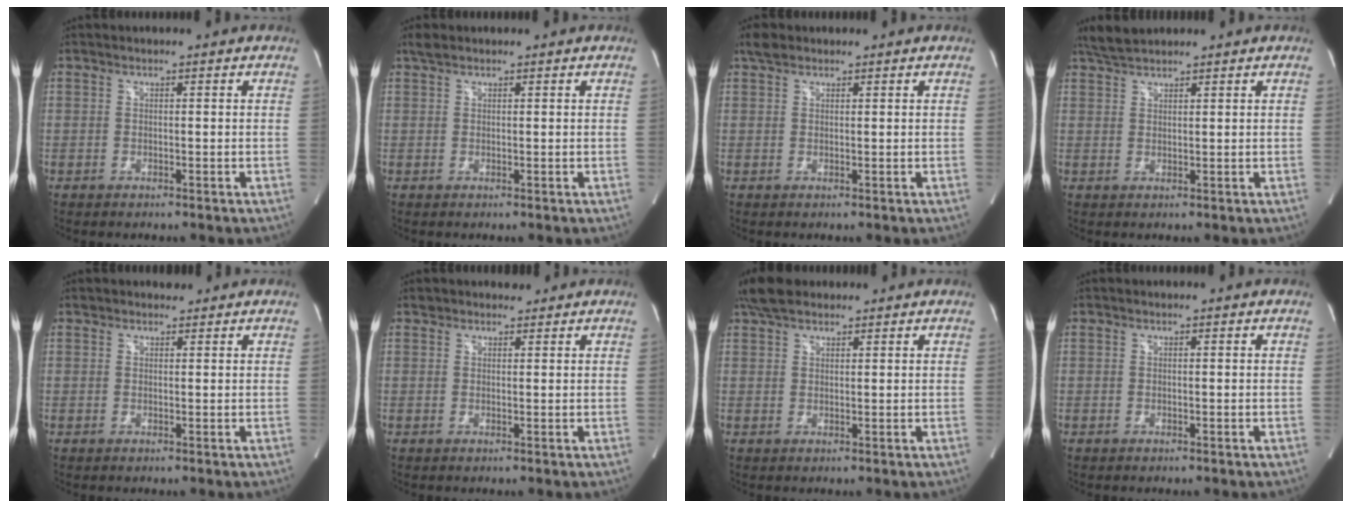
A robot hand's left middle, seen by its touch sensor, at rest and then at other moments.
{"total": 1.4, "force": [1.2, 0.5, 0.6], "torque": [-0.020, 0.014, 0.026]}
{"total": 2.1, "force": [1.7, 1.0, 0.8], "torque": [-0.023, 0.014, 0.031]}
{"total": 3.5, "force": [3.2, 0.5, 1.2], "torque": [-0.033, 0.014, 0.066]}
{"total": 1.4, "force": [1.2, 0.6, -0.1], "torque": [-0.004, 0.009, 0.018]}
{"total": 1.7, "force": [1.5, 0.8, -0.1], "torque": [0.001, 0.011, 0.021]}
{"total": 4.9, "force": [3.9, 2.1, 2.0], "torque": [-0.046, 0.022, 0.076]}
{"total": 0.0}